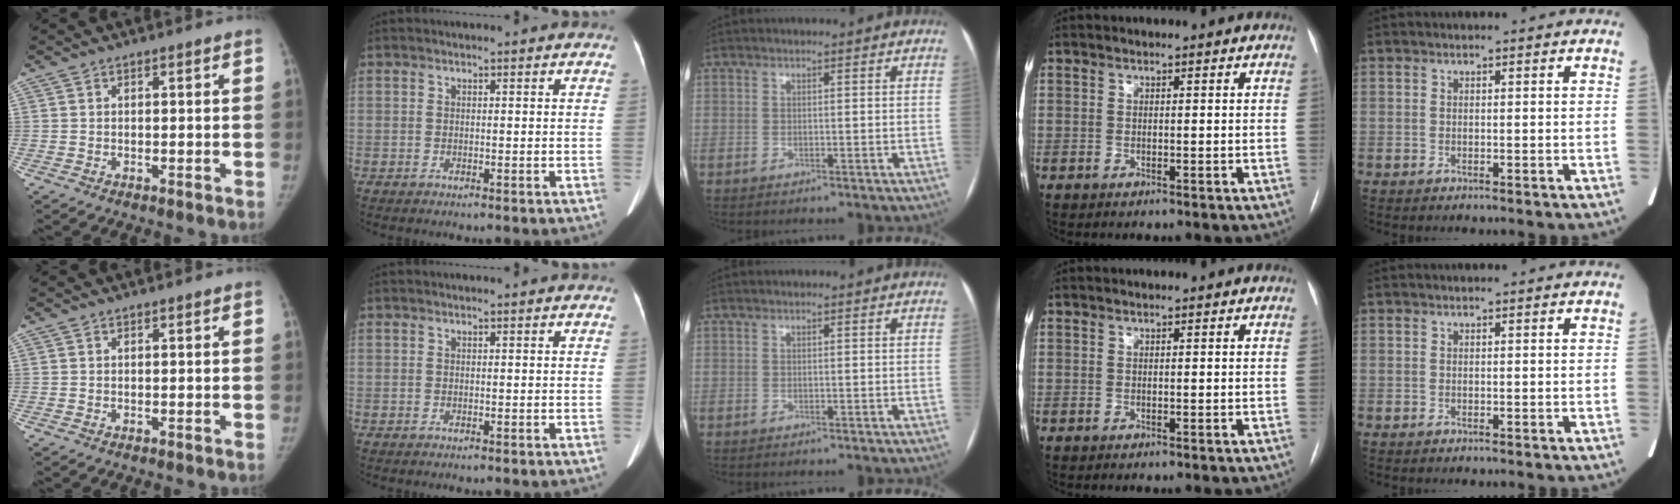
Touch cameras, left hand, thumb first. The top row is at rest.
{}